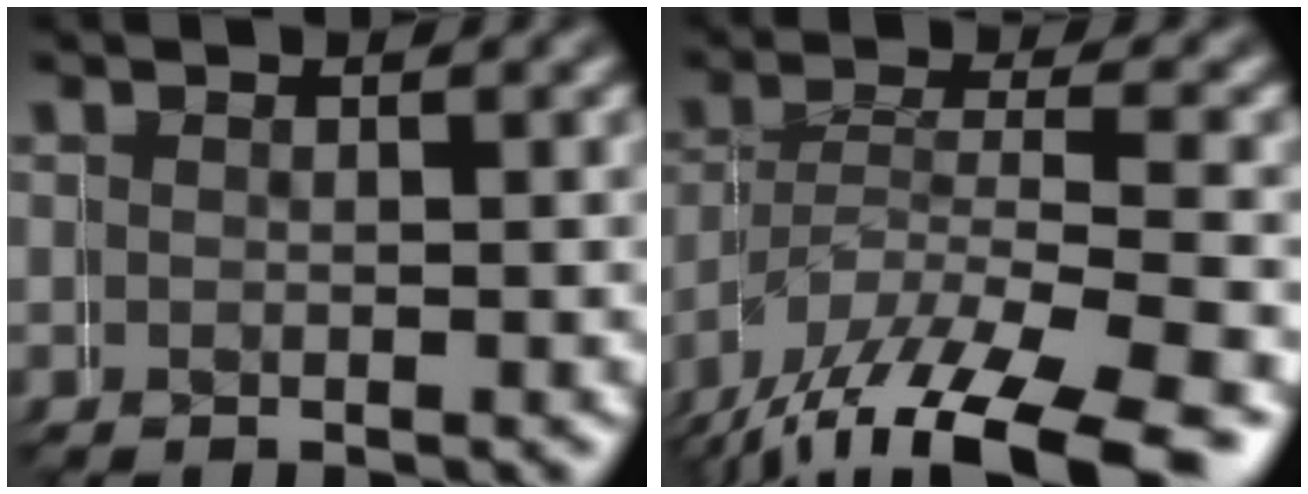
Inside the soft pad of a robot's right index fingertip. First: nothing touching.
{"total": 6.2, "force": [-3.5, 3.2, 3.9], "torque": [-0.088, -0.026, -0.039]}